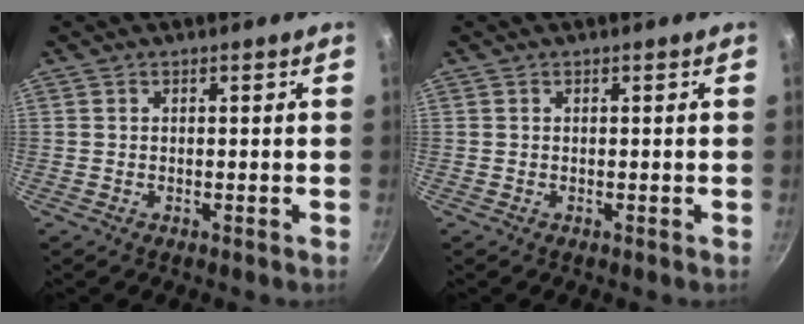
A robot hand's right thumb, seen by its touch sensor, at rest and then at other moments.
{"total": 0.0}